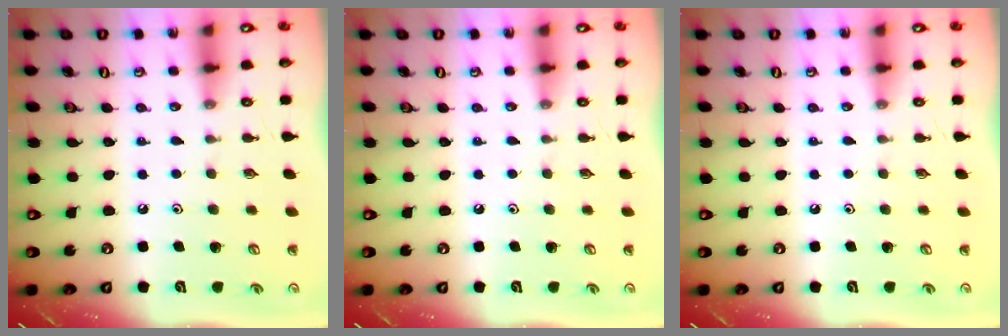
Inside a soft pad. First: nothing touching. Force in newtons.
{"total": 0.0}
{"total": 0.0}